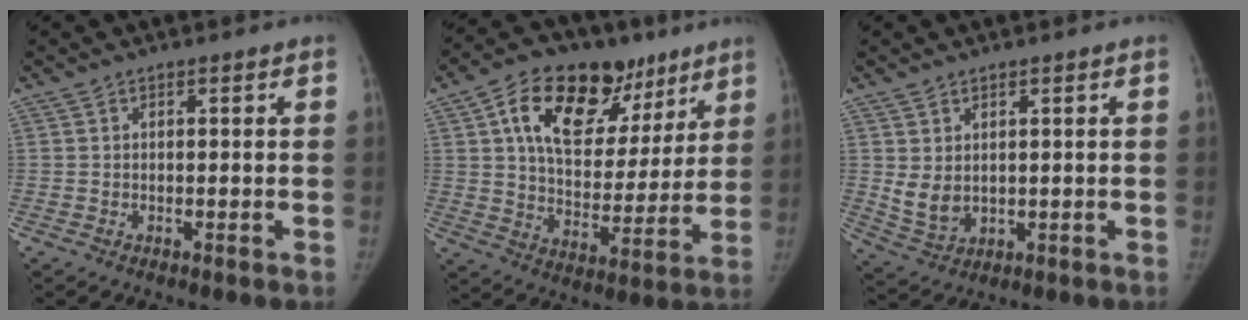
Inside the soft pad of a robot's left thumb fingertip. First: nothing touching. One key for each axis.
{"total": 23.1, "fx": 11.7, "fy": 13.7, "fz": 14.4, "tx": -0.184, "ty": -0.010, "tz": 0.190}
{"total": 4.7, "fx": 1.1, "fy": 3.2, "fz": 3.3, "tx": -0.052, "ty": -0.014, "tz": 0.037}